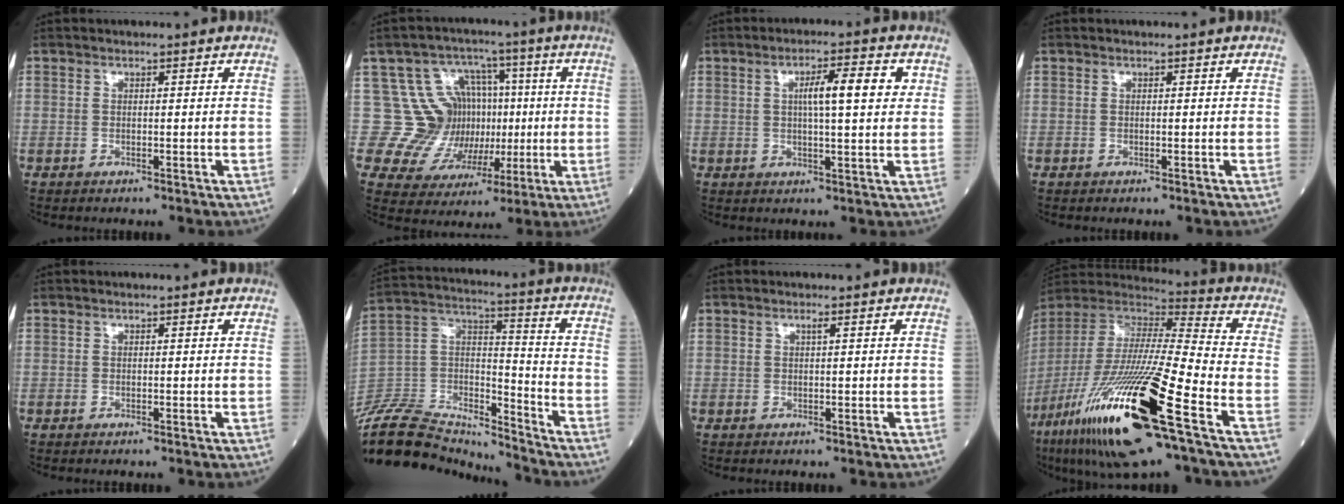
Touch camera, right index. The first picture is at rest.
{"total": 12.2, "force": [1.5, 11.4, 4.0], "torque": [-0.061, 0.051, 0.047]}
{"total": 6.6, "force": [1.7, 0.9, 6.3], "torque": [-0.102, 0.012, 0.026]}
{"total": 0.0}
{"total": 0.0}
{"total": 23.5, "force": [-22.2, 4.8, 5.8], "torque": [-0.150, 0.016, -0.375]}
{"total": 0.5, "force": [0.2, -0.1, 0.5], "torque": [-0.010, 0.000, 0.005]}
{"total": 28.3, "force": [-14.0, 2.3, 24.4], "torque": [-0.499, -0.071, -0.262]}